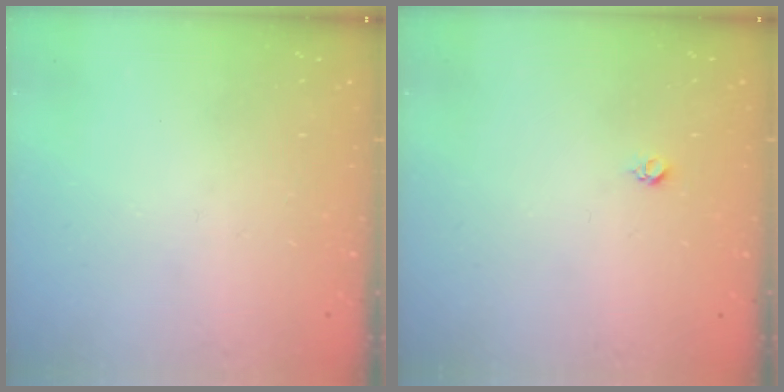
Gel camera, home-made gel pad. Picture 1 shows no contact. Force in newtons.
{"total": 3.0, "press": 2.9, "slide": 0.4}